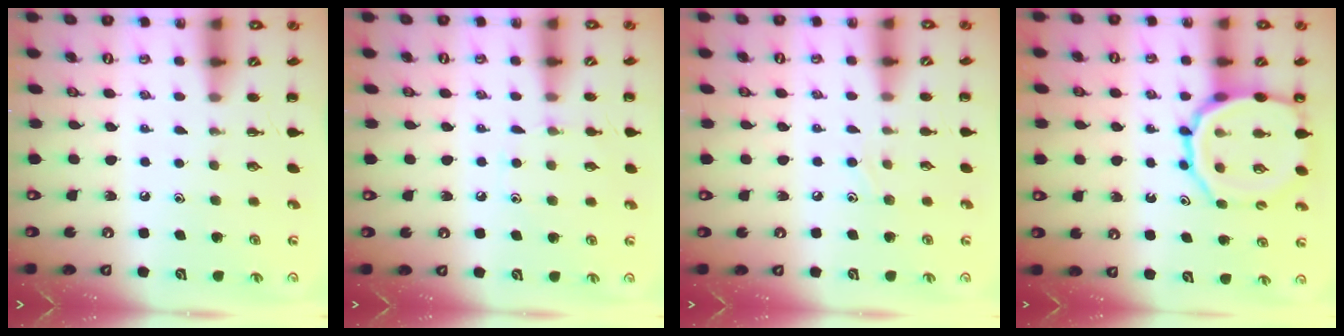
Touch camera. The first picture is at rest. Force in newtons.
{"total": 6.7, "press": 6.4, "slide": 2.0}
{"total": 5.4, "press": 5.1, "slide": 1.8}
{"total": 15.4, "press": 15.2, "slide": 2.4}